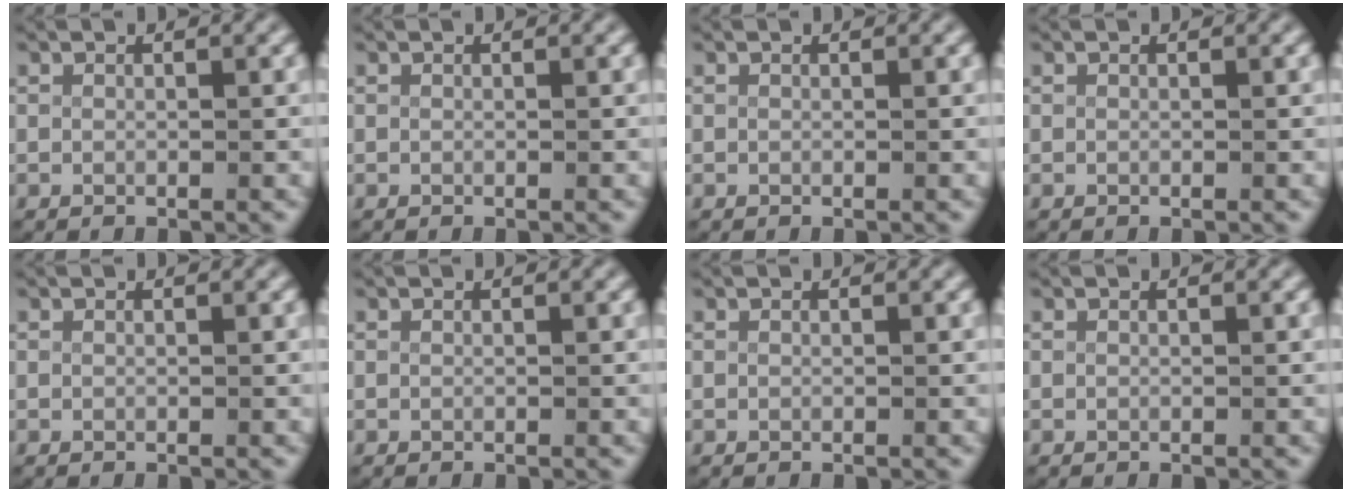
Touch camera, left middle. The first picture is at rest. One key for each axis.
{"total": 0.0}
{"total": 0.0}
{"total": 0.0}
{"total": 0.0}
{"total": 0.0}
{"total": 0.0}
{"total": 0.0}